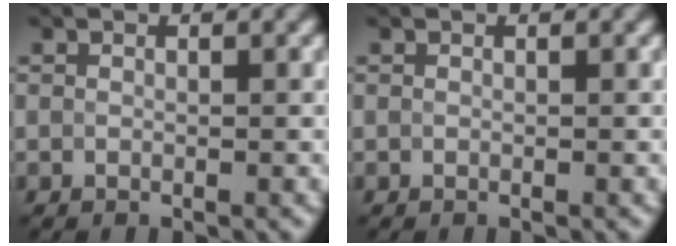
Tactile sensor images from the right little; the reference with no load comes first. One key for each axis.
{"total": 0.0}